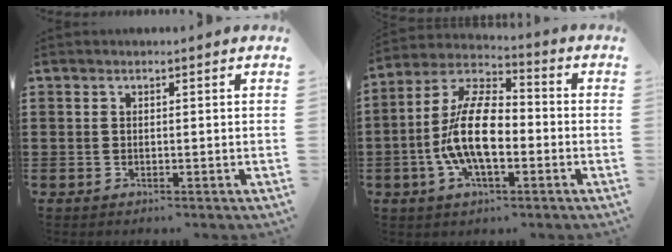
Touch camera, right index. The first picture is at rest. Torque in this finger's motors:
{"motor_torque": [2.14, 0.00, 1.05, 0.21]}